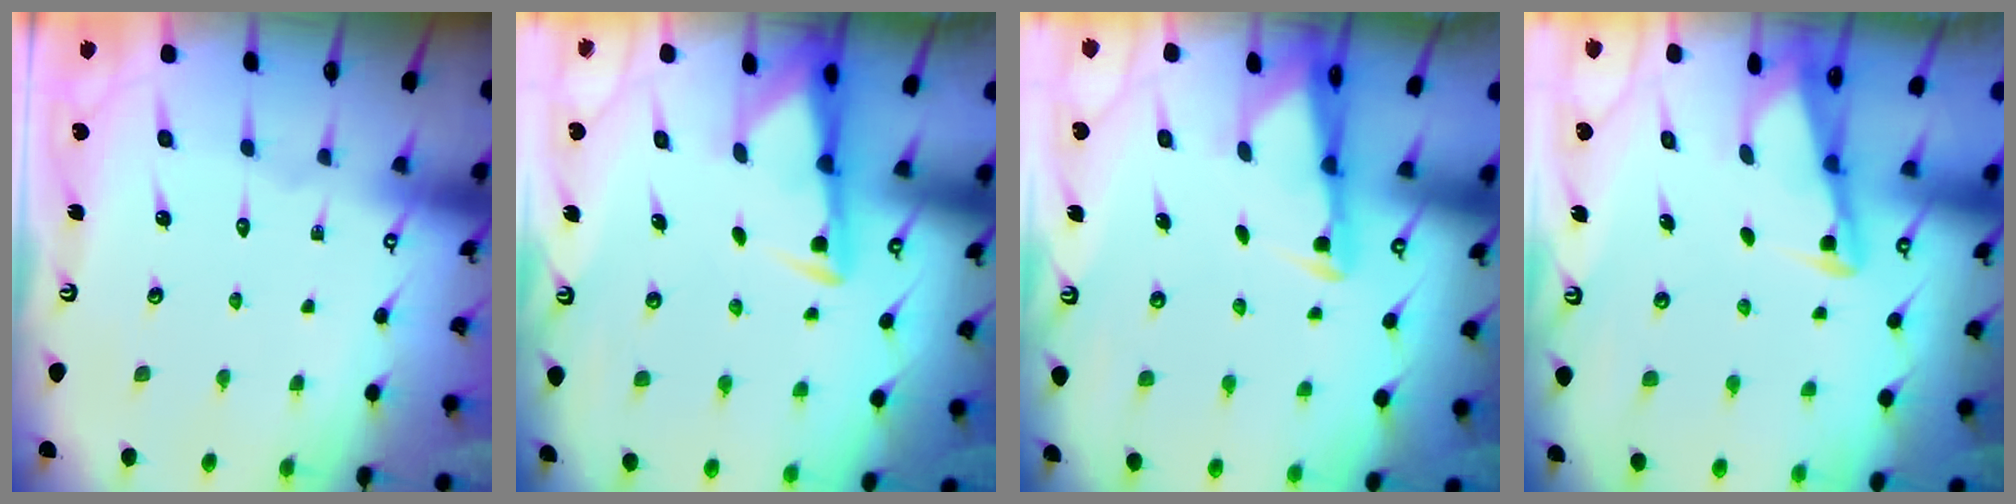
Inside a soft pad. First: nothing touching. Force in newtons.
{"total": 2.8, "press": 2.7, "slide": 0.6}
{"total": 2.7, "press": 2.7, "slide": 0.5}
{"total": 2.9, "press": 2.9, "slide": 0.4}